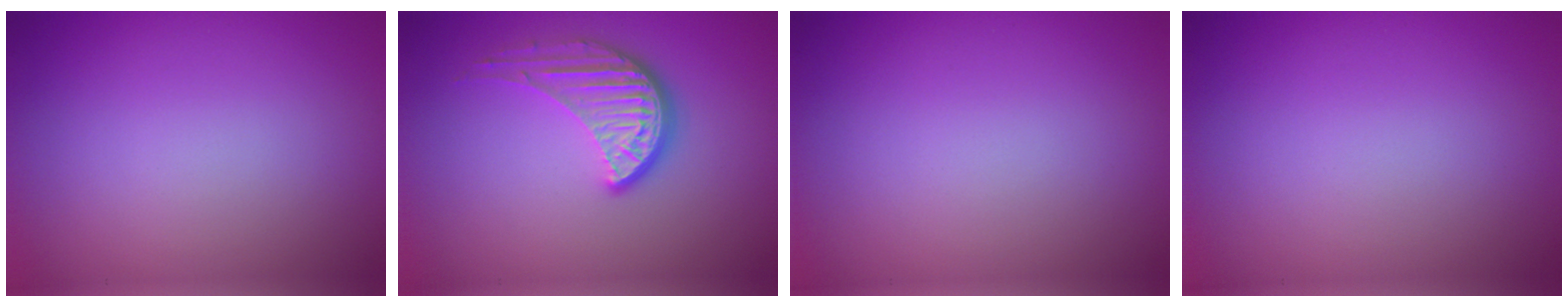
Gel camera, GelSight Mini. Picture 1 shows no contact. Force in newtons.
{"total": 3.9, "press": 3.0, "slide": 2.5}
{"total": 0.0}
{"total": 0.0}